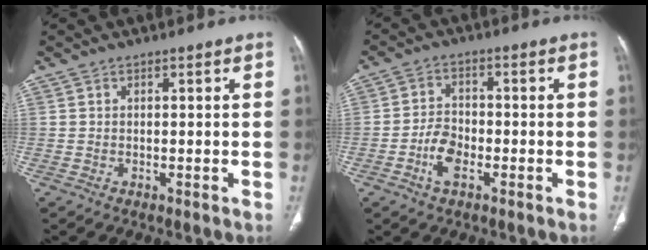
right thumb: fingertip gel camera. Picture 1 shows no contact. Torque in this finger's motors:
{"motor_torque": [0.85, 0.73, 0.74, -0.54, 0.03]}